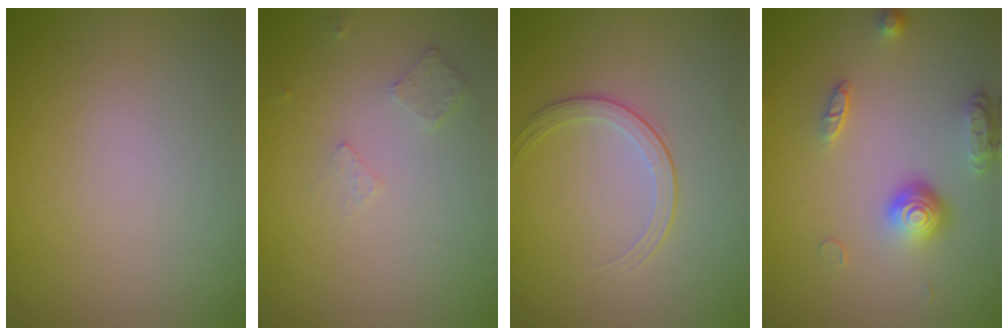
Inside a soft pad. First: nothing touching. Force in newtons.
{"total": 0.8, "press": 0.6, "slide": 0.5}
{"total": 1.9, "press": 1.3, "slide": 1.5}
{"total": 4.0, "press": 2.9, "slide": 2.7}